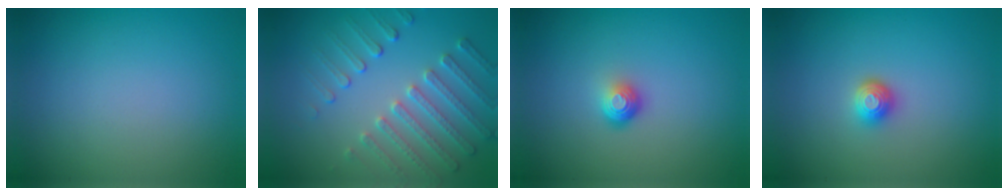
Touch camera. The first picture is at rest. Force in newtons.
{"total": 4.0, "press": 3.7, "slide": 1.6}
{"total": 1.8, "press": 1.2, "slide": 1.4}
{"total": 1.5, "press": 1.3, "slide": 0.8}